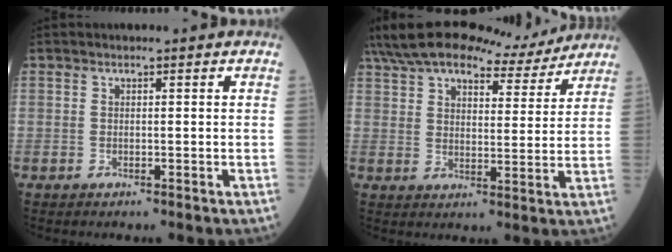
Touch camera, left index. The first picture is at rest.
{"total": 18.1, "force": [16.0, 4.5, 7.2], "torque": [-0.124, 0.030, 0.232]}